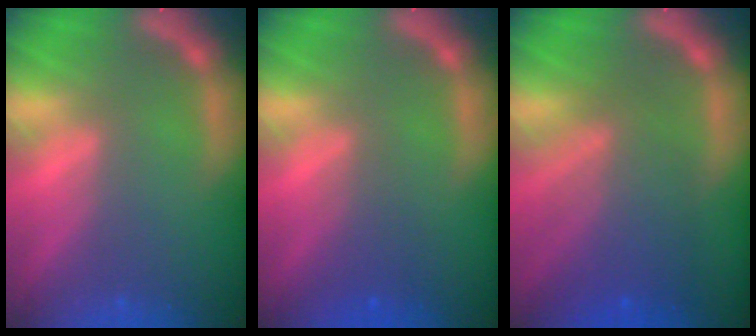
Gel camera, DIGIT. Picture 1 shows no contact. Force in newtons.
{"total": 1.9}
{"total": 7.0}